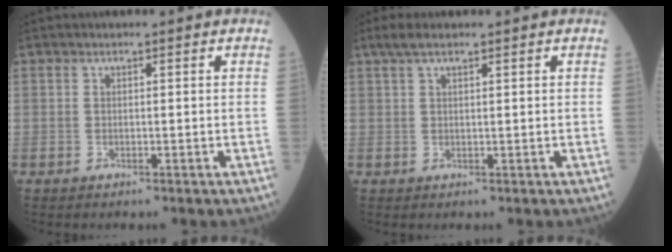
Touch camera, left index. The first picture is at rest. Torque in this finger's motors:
{"motor_torque": [0.13, 0.00, -0.01, -0.02]}